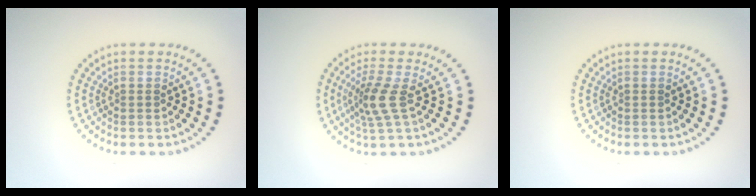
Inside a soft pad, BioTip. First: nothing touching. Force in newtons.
{"total": 2.8, "press": 2.0, "slide": 2.0}
{"total": 0.0}